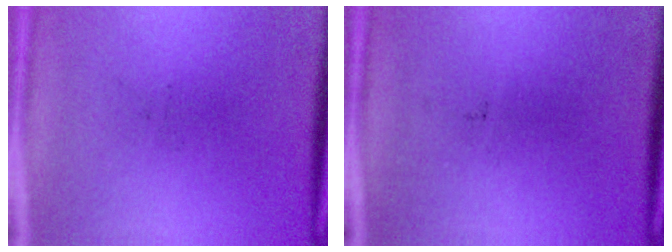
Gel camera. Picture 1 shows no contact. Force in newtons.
{"total": 0.0}